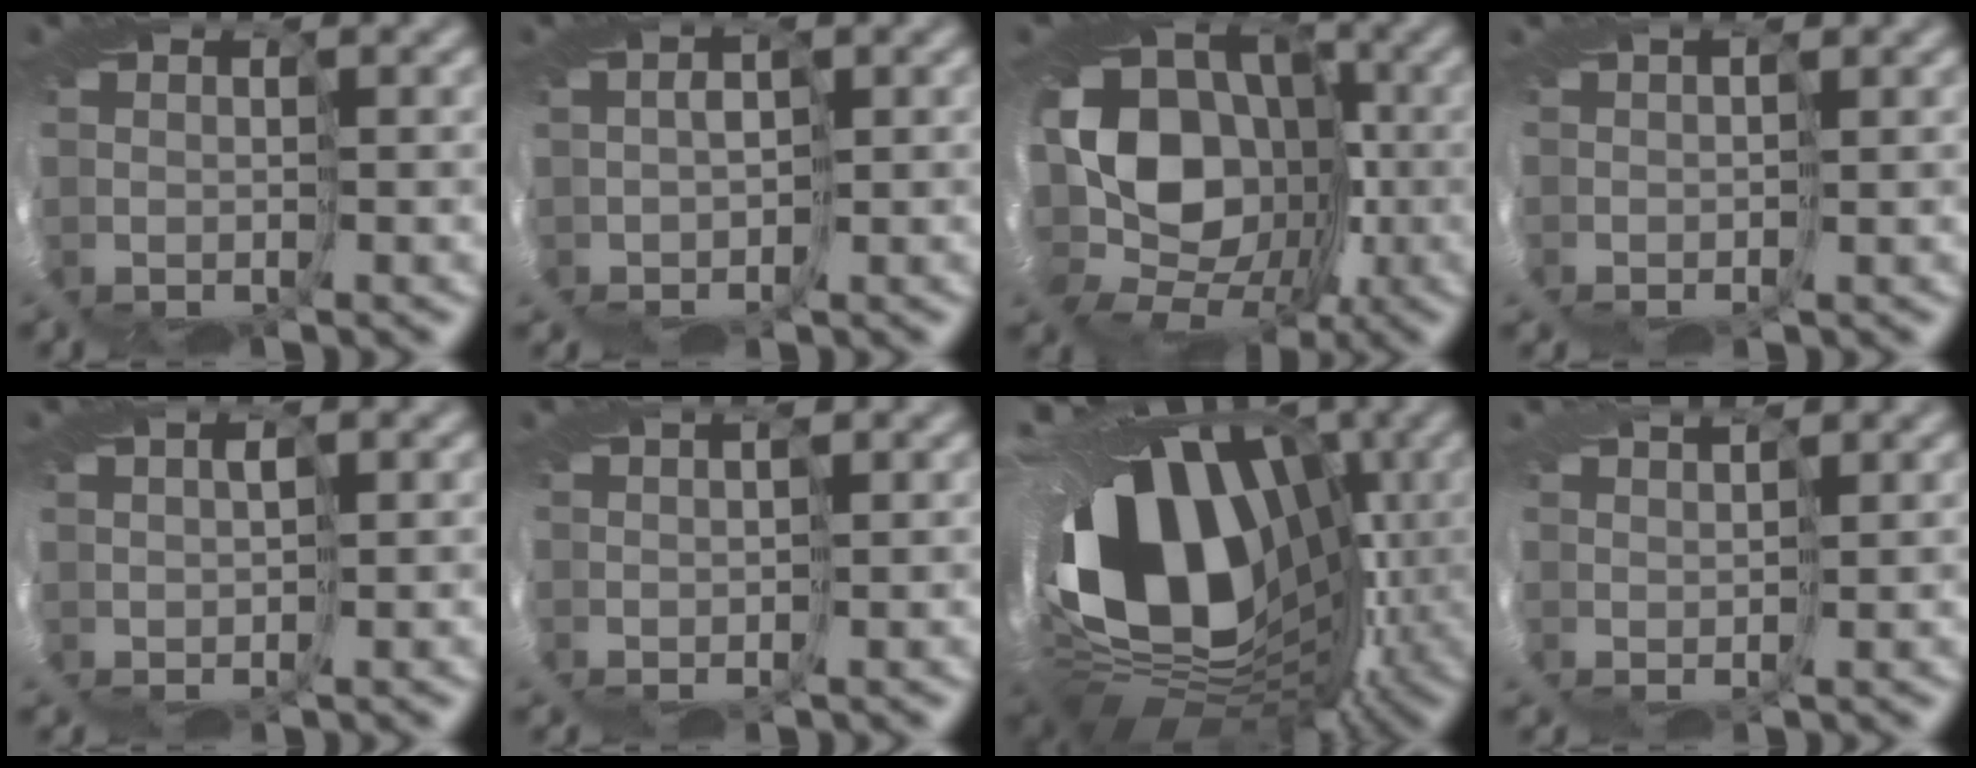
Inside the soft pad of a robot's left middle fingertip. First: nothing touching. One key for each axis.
{"total": 0.7, "fx": 0.2, "fy": 0.5, "fz": 0.4, "tx": 0.009, "ty": 0.012, "tz": -0.019}
{"total": 14.9, "fx": -2.0, "fy": 12.4, "fz": 8.1, "tx": -0.104, "ty": 0.006, "tz": -0.088}
{"total": 0.7, "fx": 0.6, "fy": -0.3, "fz": -0.2, "tx": 0.014, "ty": 0.006, "tz": -0.005}
{"total": 1.7, "fx": 0.5, "fy": -1.4, "fz": -0.7, "tx": 0.022, "ty": 0.011, "tz": 0.002}
{"total": 1.3, "fx": 0.5, "fy": -1.1, "fz": -0.3, "tx": 0.019, "ty": 0.012, "tz": -0.003}
{"total": 17.0, "fx": -0.1, "fy": 11.9, "fz": 12.2, "tx": -0.202, "ty": -0.027, "tz": -0.024}
{"total": 3.4, "fx": 2.5, "fy": -2.1, "fz": -1.0, "tx": 0.019, "ty": 0.023, "tz": 0.010}